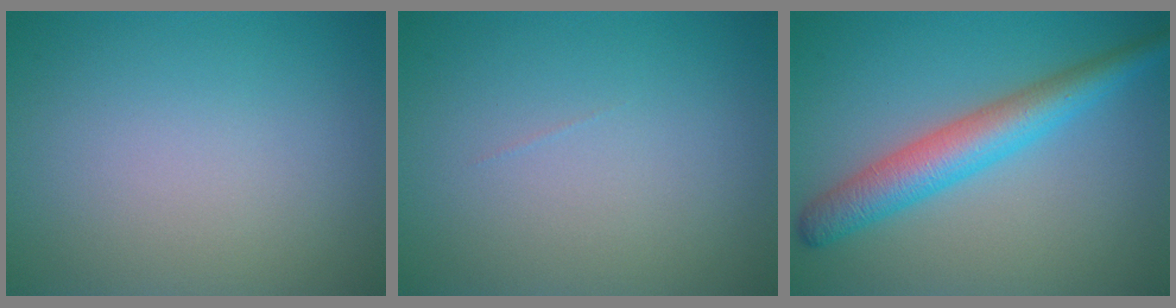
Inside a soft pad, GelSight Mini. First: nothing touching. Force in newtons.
{"total": 0.0}
{"total": 5.2, "press": 5.2, "slide": 0.1}